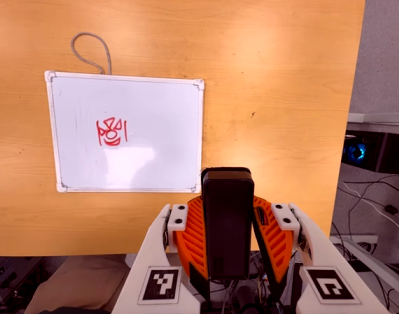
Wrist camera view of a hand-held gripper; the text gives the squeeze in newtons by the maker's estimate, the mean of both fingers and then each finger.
{"total": 6.5, "left": 5.2, "right": 7.7}